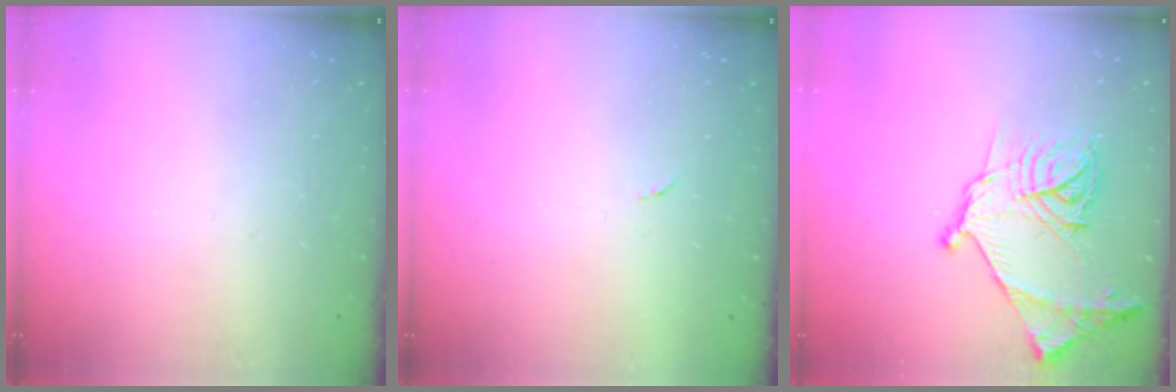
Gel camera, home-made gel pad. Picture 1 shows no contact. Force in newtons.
{"total": 3.3, "press": 3.3, "slide": 0.2}
{"total": 18.4, "press": 18.3, "slide": 1.9}